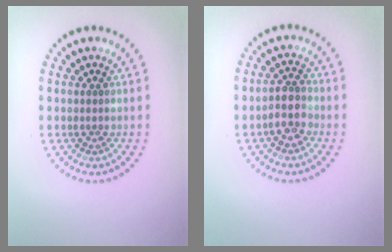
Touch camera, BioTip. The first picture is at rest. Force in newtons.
{"total": 2.6, "press": 2.3, "slide": 1.1}